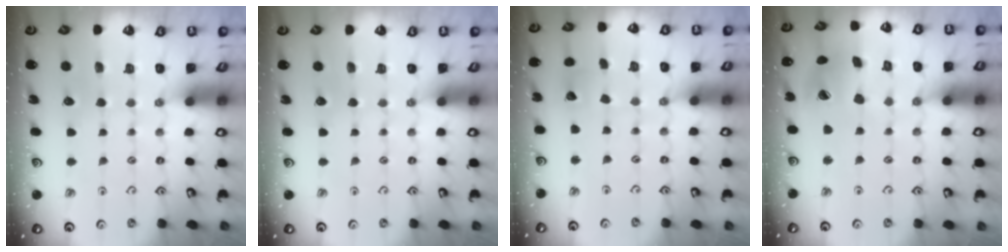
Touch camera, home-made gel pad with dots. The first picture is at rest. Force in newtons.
{"total": 0.0}
{"total": 2.9, "press": 2.9, "slide": 0.3}
{"total": 9.5, "press": 9.4, "slide": 1.2}